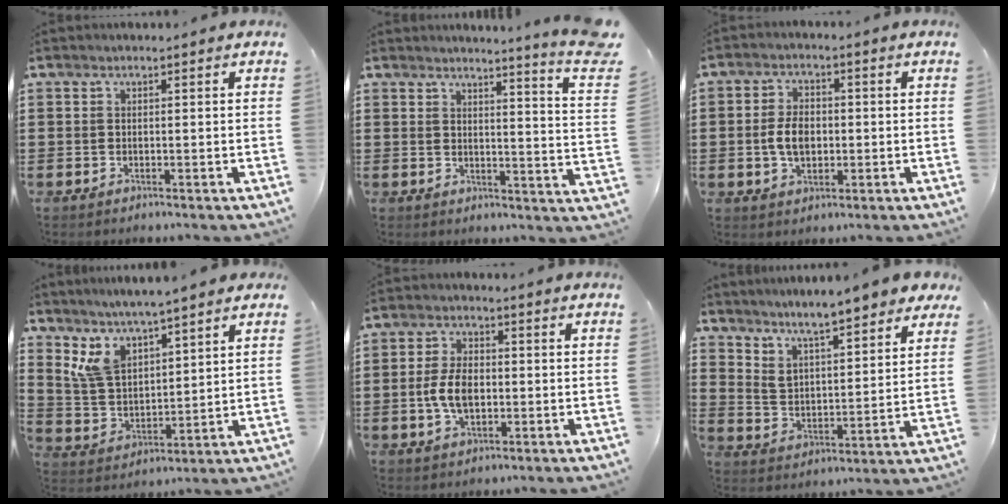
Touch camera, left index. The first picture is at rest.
{"total": 4.4, "force": [3.7, -1.3, 2.0], "torque": [-0.041, -0.040, 0.054]}
{"total": 5.4, "force": [-0.5, 3.3, 4.2], "torque": [-0.087, 0.002, -0.016]}
{"total": 6.9, "force": [5.5, 2.6, 3.2], "torque": [-0.086, -0.014, 0.102]}
{"total": 6.1, "force": [-0.9, 3.4, 4.9], "torque": [-0.110, 0.002, -0.021]}
{"total": 6.0, "force": [5.7, 0.4, 1.7], "torque": [-0.062, -0.040, 0.095]}